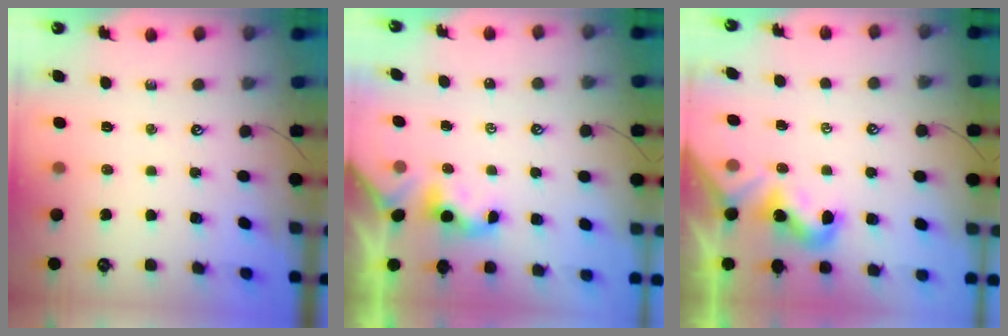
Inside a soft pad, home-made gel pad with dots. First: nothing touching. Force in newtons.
{"total": 0.0}
{"total": 1.6, "press": 1.6, "slide": 0.3}